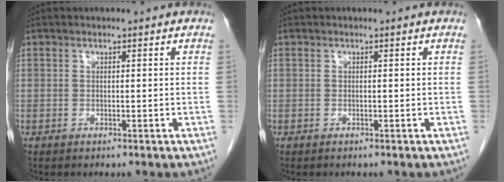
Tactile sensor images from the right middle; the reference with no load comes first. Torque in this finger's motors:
{"motor_torque": [-0.24, 0.07, -0.07, -0.01]}